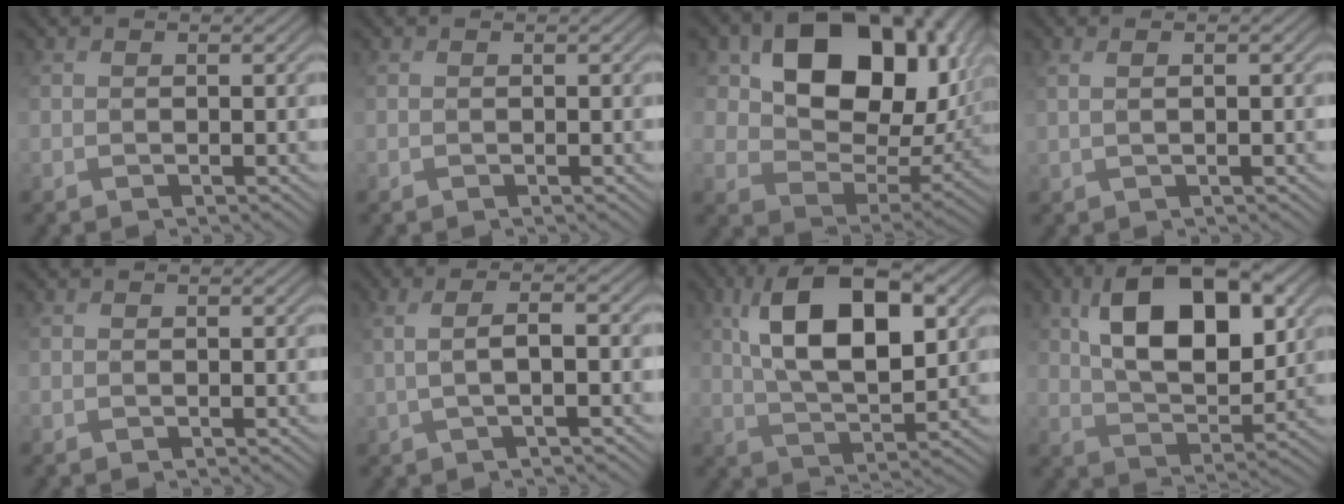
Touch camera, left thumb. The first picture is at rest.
{"total": 0.0}
{"total": 17.7, "force": [6.7, 12.2, 11.0], "torque": [-0.206, 0.024, 0.129]}
{"total": 1.1, "force": [0.6, -0.2, 0.9], "torque": [-0.018, 0.003, 0.015]}
{"total": 0.0}
{"total": 3.1, "force": [-0.1, 0.3, 3.1], "torque": [-0.063, 0.008, -0.005]}
{"total": 13.1, "force": [4.4, 6.1, 10.7], "torque": [-0.192, 0.009, 0.078]}
{"total": 12.6, "force": [4.6, 7.0, 9.4], "torque": [-0.159, 0.007, 0.083]}